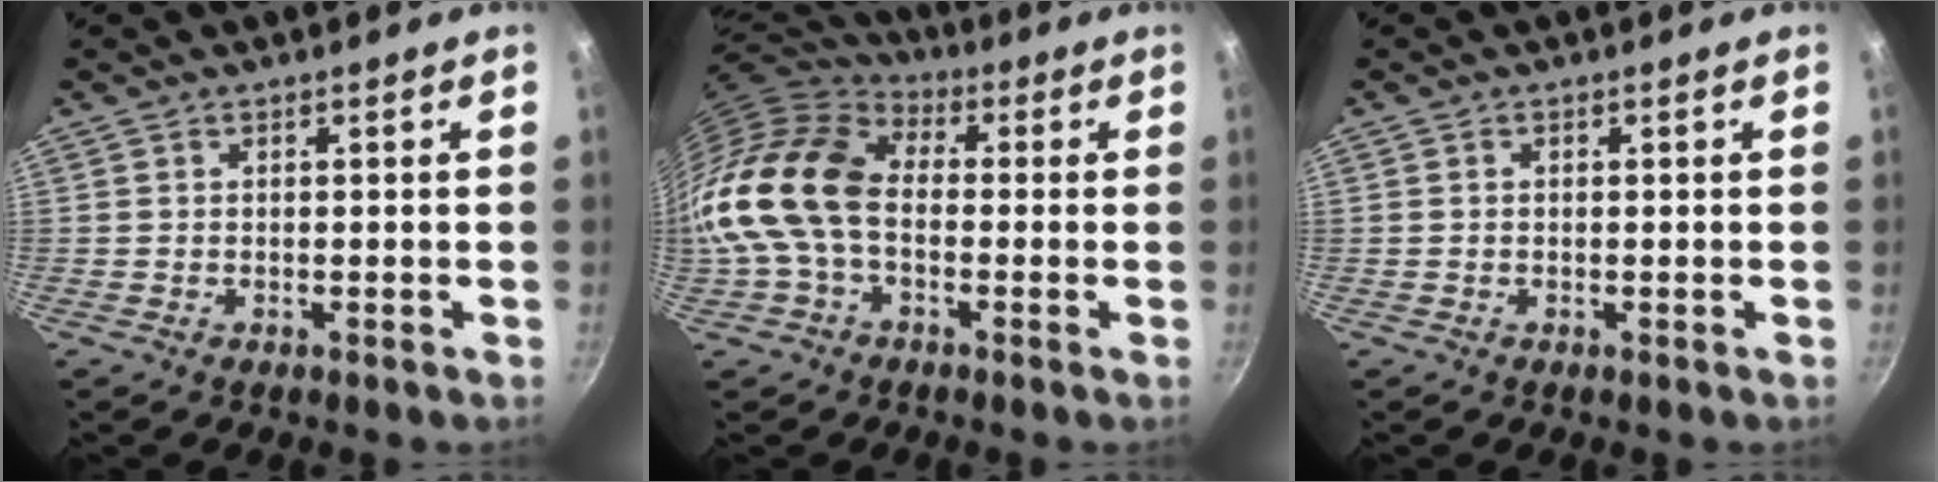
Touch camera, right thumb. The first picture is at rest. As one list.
[{"total": 16.3, "force": [-1.7, 11.0, 12.0], "torque": [-0.221, 0.036, -0.052]}, {"total": 0.0}]